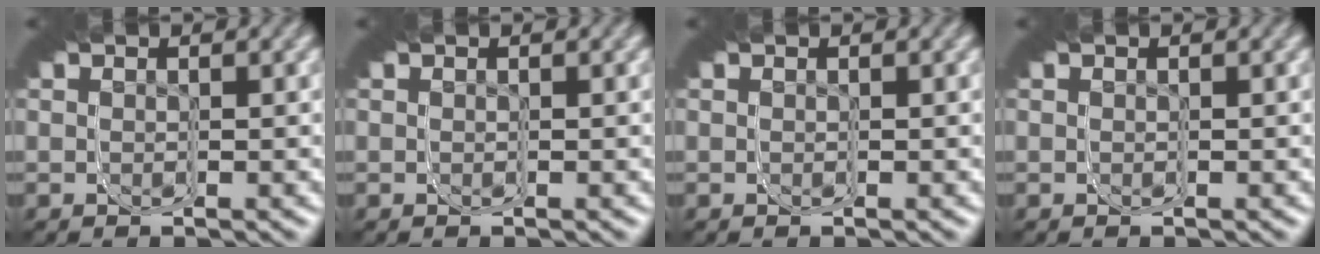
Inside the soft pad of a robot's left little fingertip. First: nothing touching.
{"total": 0.0}
{"total": 0.0}
{"total": 0.0}